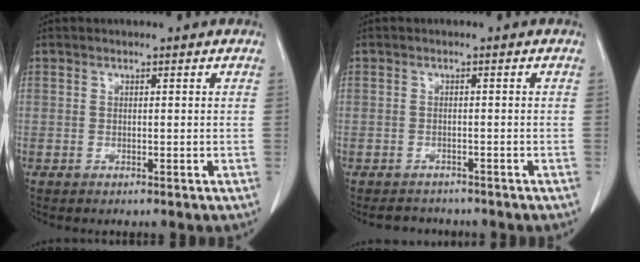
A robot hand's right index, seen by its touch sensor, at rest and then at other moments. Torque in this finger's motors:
{"motor_torque": [-0.09, 0.00, -0.11, -0.06]}